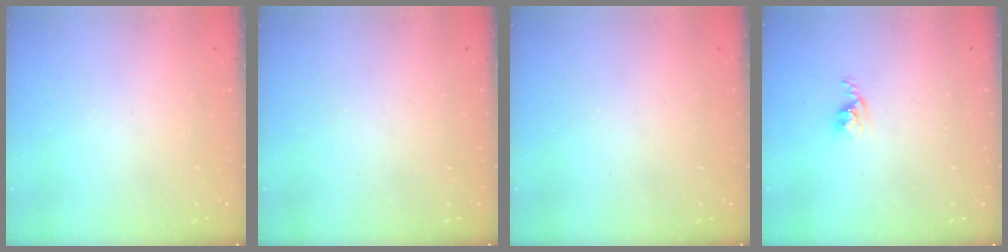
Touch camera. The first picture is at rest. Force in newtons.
{"total": 0.0}
{"total": 0.0}
{"total": 2.9, "press": 2.9, "slide": 0.4}